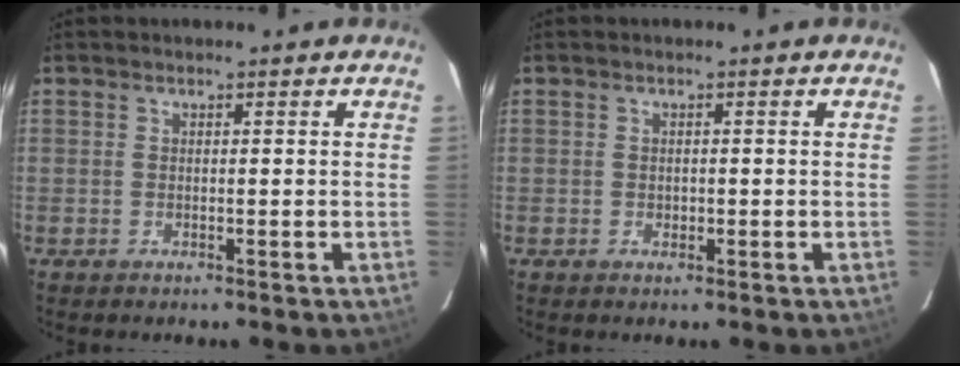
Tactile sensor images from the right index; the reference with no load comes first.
{"total": 1.0, "force": [-0.3, 0.9, 0.4], "torque": [-0.004, -0.001, -0.004]}